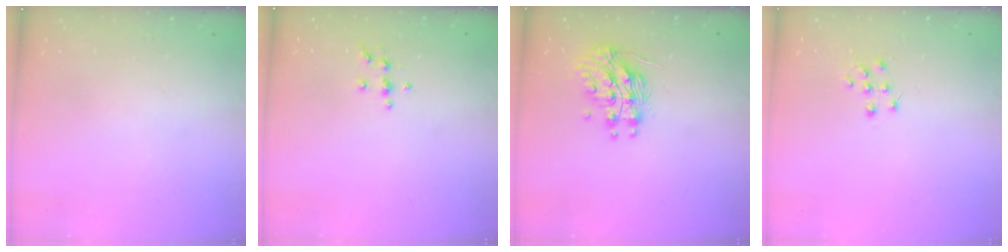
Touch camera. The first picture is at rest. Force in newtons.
{"total": 4.0, "press": 3.9, "slide": 0.6}
{"total": 14.0, "press": 13.9, "slide": 0.8}
{"total": 7.2, "press": 7.1, "slide": 0.7}